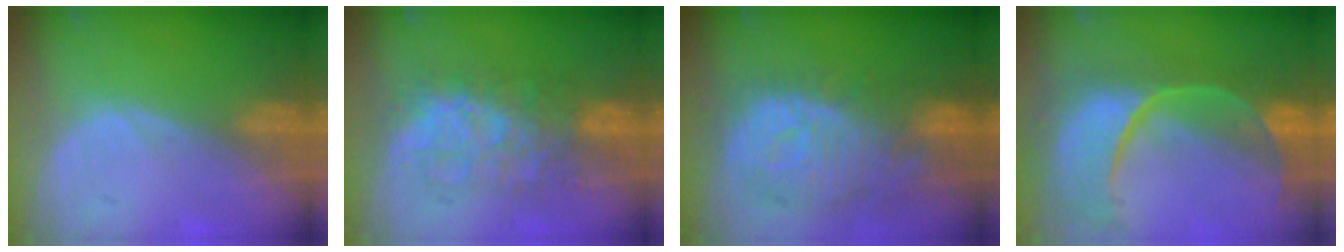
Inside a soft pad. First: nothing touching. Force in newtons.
{"total": 8.3, "press": 8.3, "slide": 0.2}
{"total": 12.0, "press": 10.9, "slide": 5.0}
{"total": 13.6, "press": 10.9, "slide": 8.2}